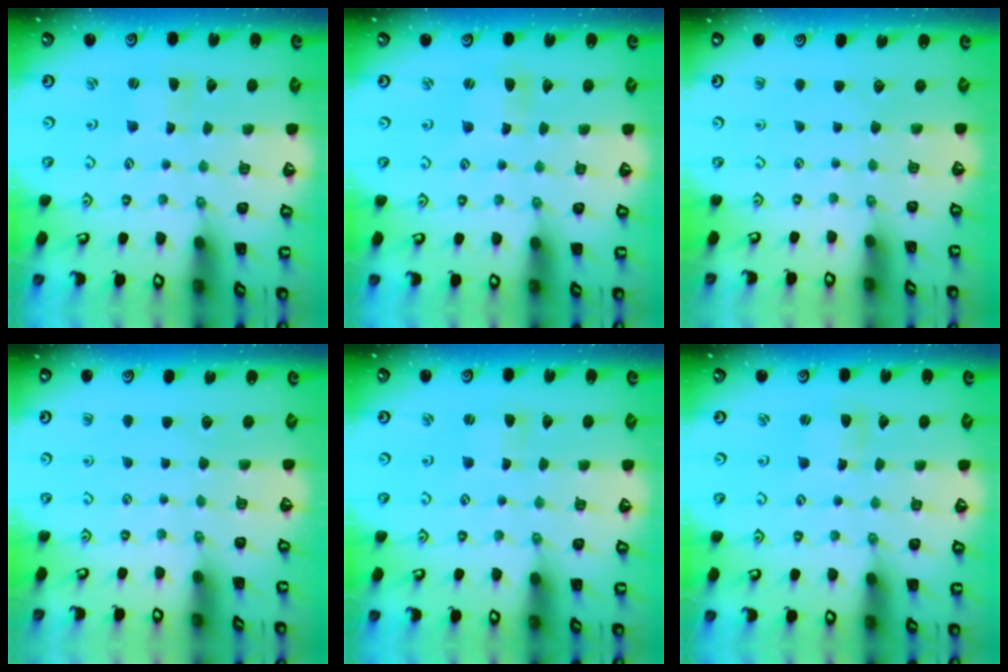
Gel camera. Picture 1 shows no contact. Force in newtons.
{"total": 1.6, "press": 1.6, "slide": 0.3}
{"total": 0.0}
{"total": 0.0}
{"total": 1.3, "press": 1.2, "slide": 0.3}
{"total": 1.3, "press": 1.3, "slide": 0.1}